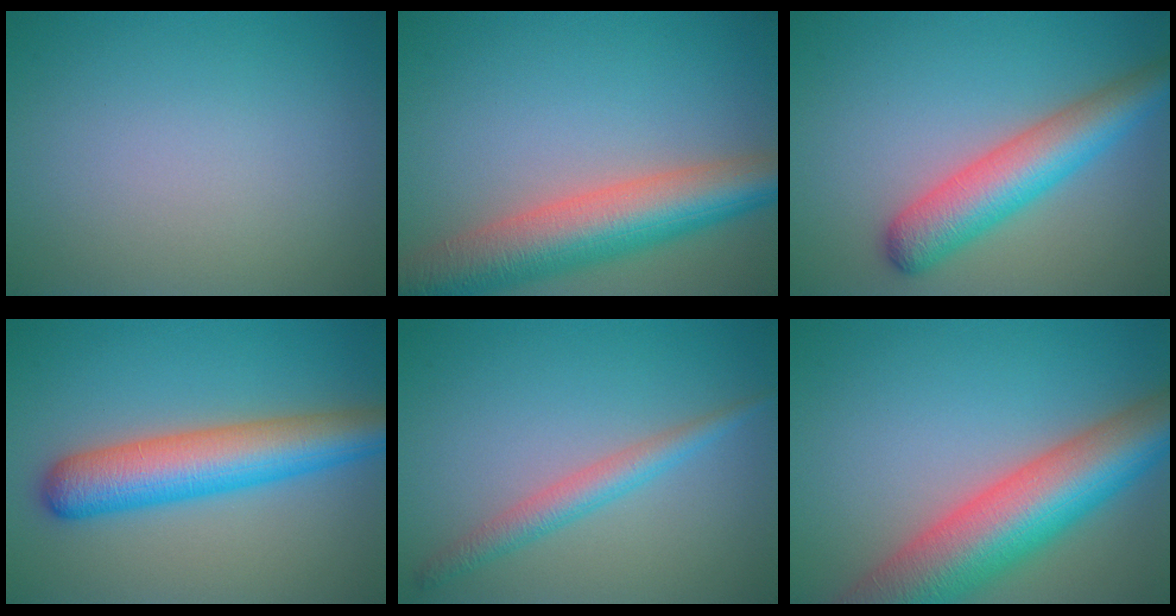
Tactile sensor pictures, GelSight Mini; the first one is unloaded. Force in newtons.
{"total": 9.0, "press": 9.0, "slide": 0.5}
{"total": 6.3, "press": 6.3, "slide": 0.2}
{"total": 7.7, "press": 7.6, "slide": 0.3}
{"total": 2.6, "press": 2.6, "slide": 0.1}
{"total": 12.0, "press": 12.0, "slide": 0.8}